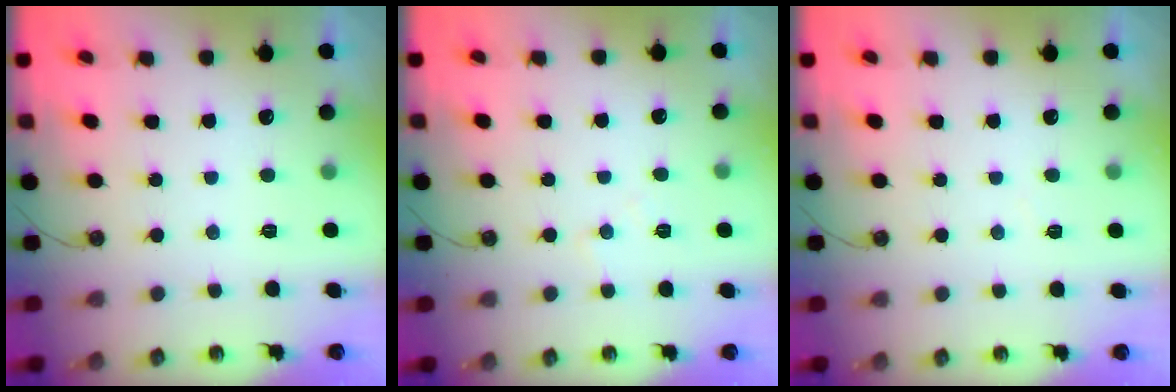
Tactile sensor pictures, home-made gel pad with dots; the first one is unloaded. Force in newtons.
{"total": 7.1, "press": 7.0, "slide": 0.9}
{"total": 2.6, "press": 2.6, "slide": 0.4}